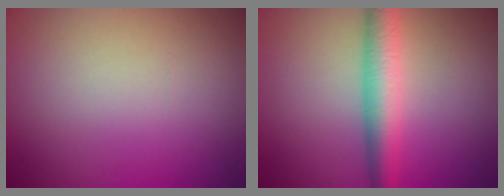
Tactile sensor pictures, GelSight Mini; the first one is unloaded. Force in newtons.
{"total": 4.6, "press": 4.6, "slide": 0.1}